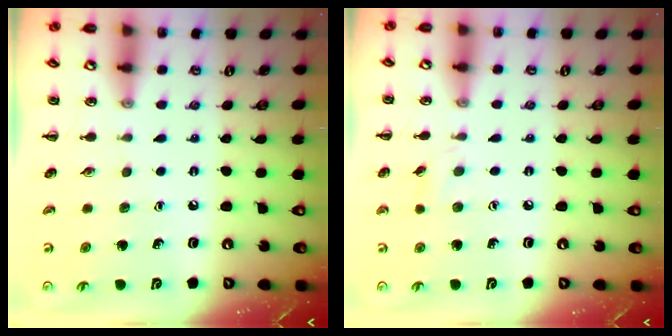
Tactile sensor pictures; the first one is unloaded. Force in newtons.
{"total": 3.4, "press": 3.3, "slide": 0.9}